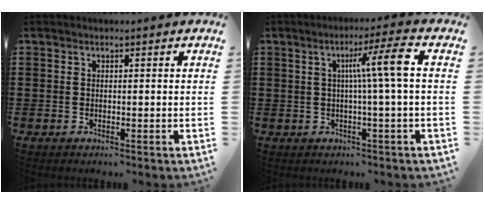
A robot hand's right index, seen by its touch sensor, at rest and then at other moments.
{"total": 7.0, "force": [0.8, -0.7, 6.9], "torque": [-0.124, -0.003, 0.001]}